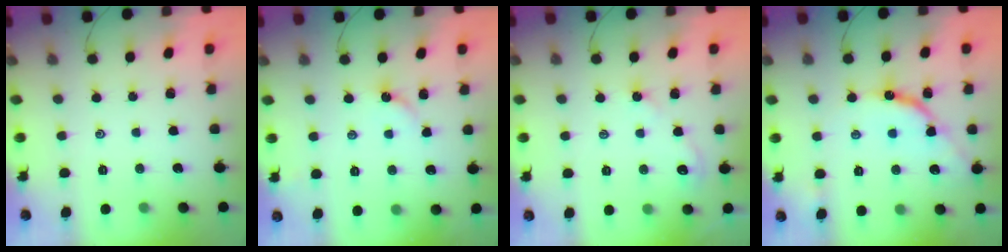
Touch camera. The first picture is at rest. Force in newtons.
{"total": 2.6, "press": 2.5, "slide": 0.4}
{"total": 3.3, "press": 3.3, "slide": 0.5}
{"total": 11.0, "press": 10.9, "slide": 0.9}